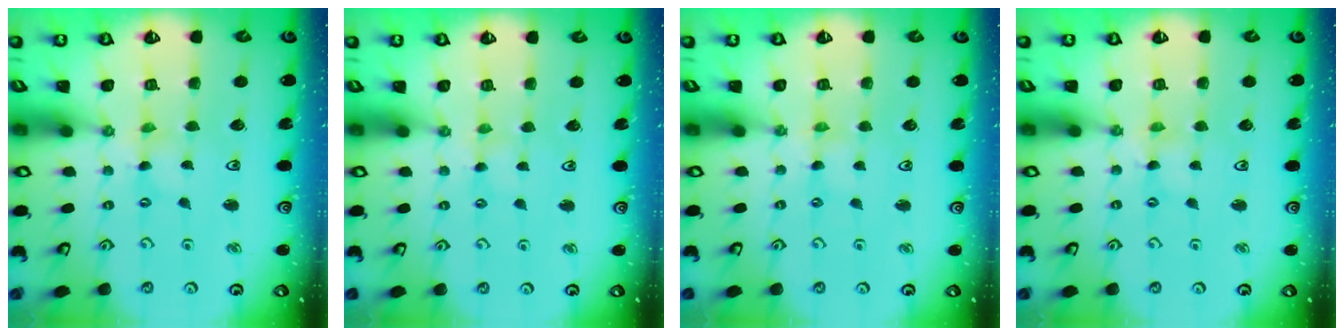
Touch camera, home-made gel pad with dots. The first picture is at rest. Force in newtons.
{"total": 1.2, "press": 1.2, "slide": 0.3}
{"total": 0.8, "press": 0.8, "slide": 0.2}
{"total": 0.7, "press": 0.7, "slide": 0.1}